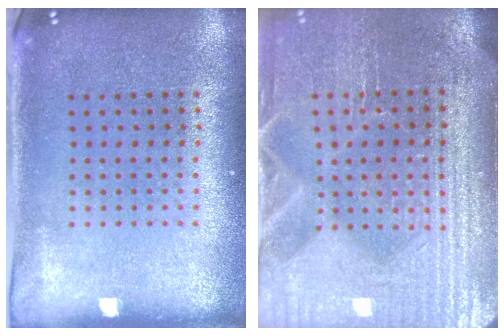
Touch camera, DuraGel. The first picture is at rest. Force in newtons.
{"total": 4.1, "press": 3.9, "slide": 1.3}